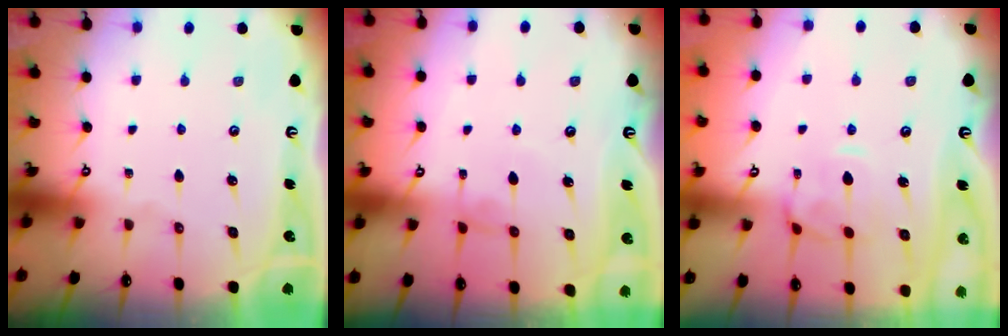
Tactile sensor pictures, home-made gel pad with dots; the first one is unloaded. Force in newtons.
{"total": 0.8, "press": 0.6, "slide": 0.5}
{"total": 2.6, "press": 2.4, "slide": 1.0}